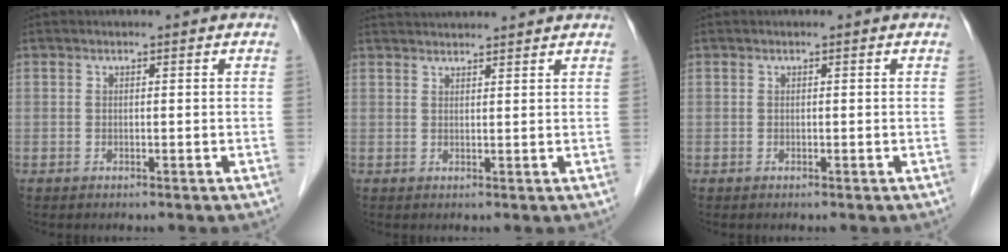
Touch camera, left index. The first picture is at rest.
{"total": 7.3, "force": [7.1, 0.0, 2.0], "torque": [-0.031, 0.037, 0.094]}
{"total": 0.0}